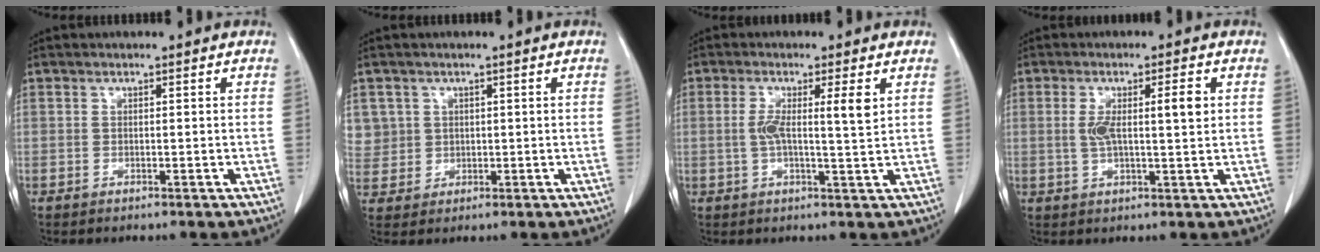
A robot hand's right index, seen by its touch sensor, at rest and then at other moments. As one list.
[{"total": 5.6, "force": [1.9, 5.3, 0.1], "torque": [0.004, 0.012, 0.051]}, {"total": 5.4, "force": [1.2, 0.0, 5.2], "torque": [-0.093, 0.004, 0.023]}, {"total": 6.0, "force": [1.2, 0.8, 5.8], "torque": [-0.104, 0.013, 0.024]}]